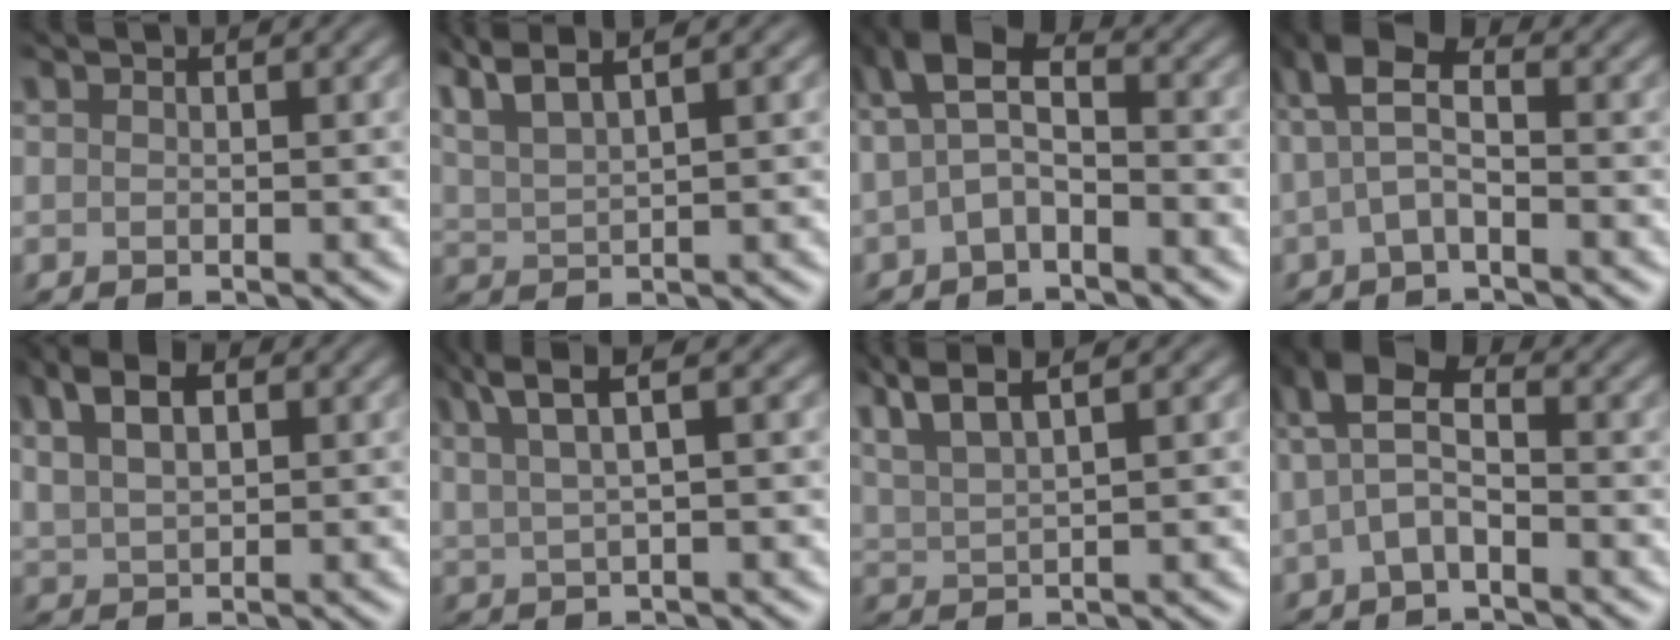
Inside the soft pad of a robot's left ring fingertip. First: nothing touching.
{"total": 5.2, "force": [3.6, 1.3, 3.6], "torque": [-0.065, 0.025, 0.049]}
{"total": 3.8, "force": [-0.7, 2.1, 3.0], "torque": [-0.057, 0.019, -0.025]}
{"total": 3.3, "force": [-0.1, 1.2, 3.0], "torque": [-0.065, 0.018, -0.014]}
{"total": 4.5, "force": [1.8, 2.6, 3.1], "torque": [-0.064, 0.012, 0.027]}
{"total": 4.2, "force": [2.3, 1.0, 3.4], "torque": [-0.060, 0.015, 0.042]}
{"total": 4.9, "force": [3.3, 1.2, 3.5], "torque": [-0.064, 0.023, 0.048]}
{"total": 3.6, "force": [-0.5, 1.7, 3.2], "torque": [-0.067, 0.017, -0.022]}